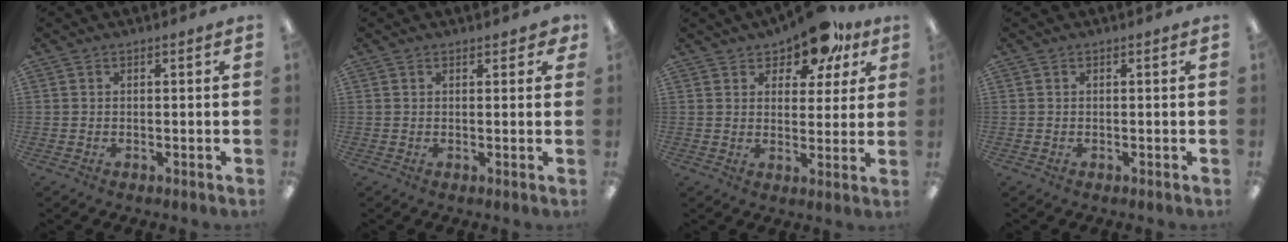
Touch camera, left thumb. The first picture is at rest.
{"total": 1.9, "force": [1.4, 1.0, 0.8], "torque": [-0.011, 0.001, 0.023]}
{"total": 11.6, "force": [9.0, 5.1, 5.3], "torque": [-0.077, -0.047, 0.161]}
{"total": 0.0}